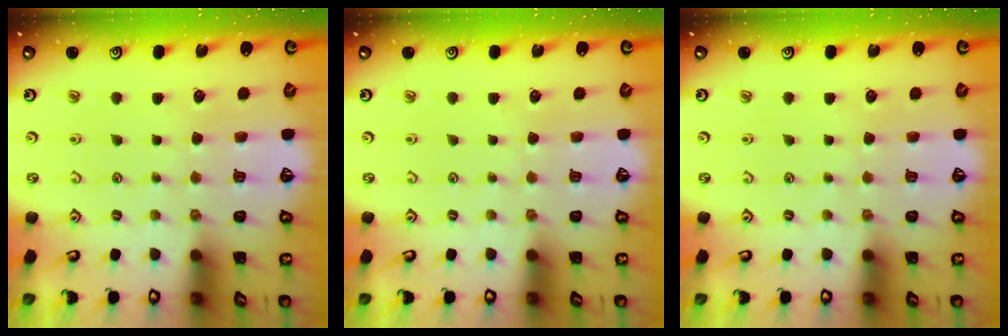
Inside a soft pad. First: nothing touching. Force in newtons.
{"total": 0.0}
{"total": 0.0}